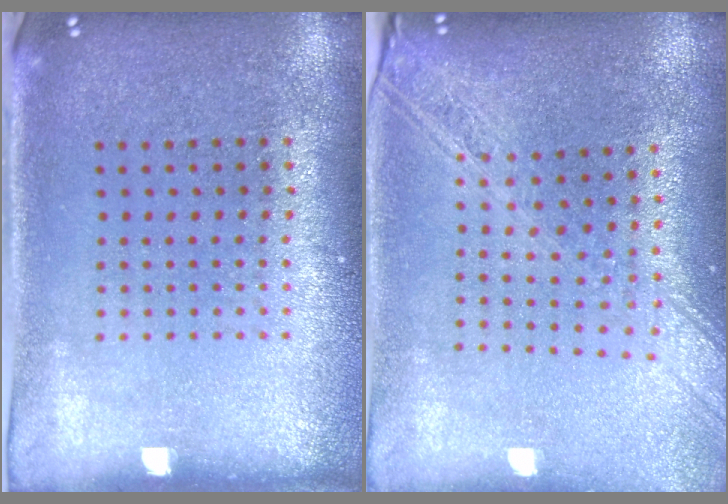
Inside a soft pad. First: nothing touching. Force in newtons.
{"total": 2.2, "press": 1.9, "slide": 1.2}